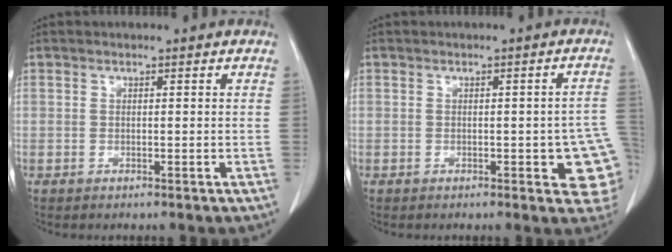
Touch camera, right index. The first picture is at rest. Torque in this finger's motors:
{"motor_torque": [0.22, -0.05, 0.11, 0.02]}